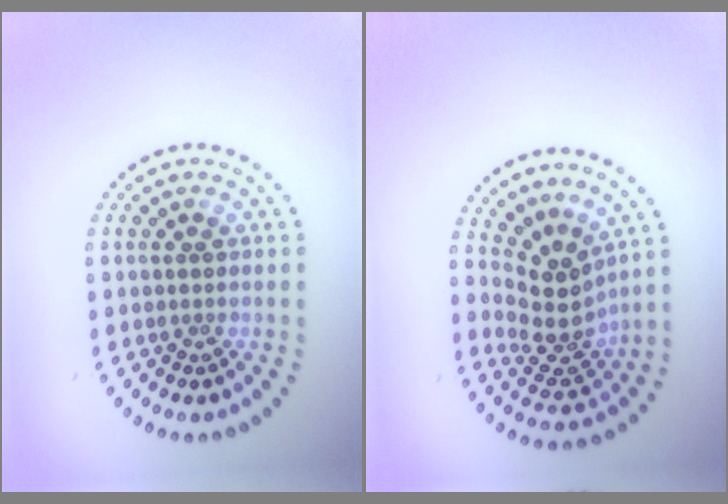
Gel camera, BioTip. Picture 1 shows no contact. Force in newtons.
{"total": 3.6, "press": 2.8, "slide": 2.3}